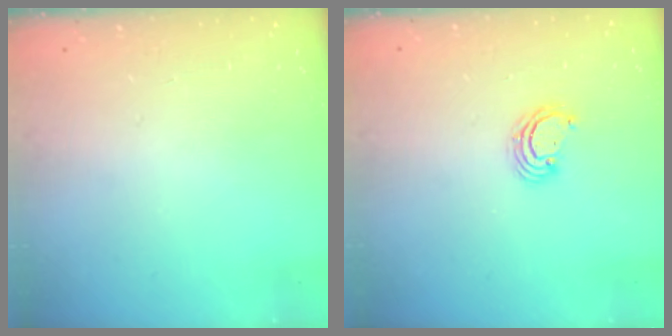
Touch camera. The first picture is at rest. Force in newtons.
{"total": 3.2, "press": 3.2, "slide": 0.1}